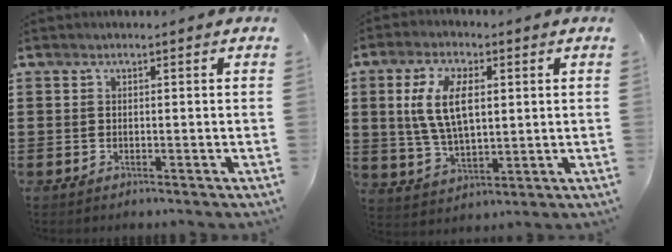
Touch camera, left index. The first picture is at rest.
{"total": 9.2, "force": [2.1, 4.5, 7.8], "torque": [-0.172, 0.009, 0.033]}